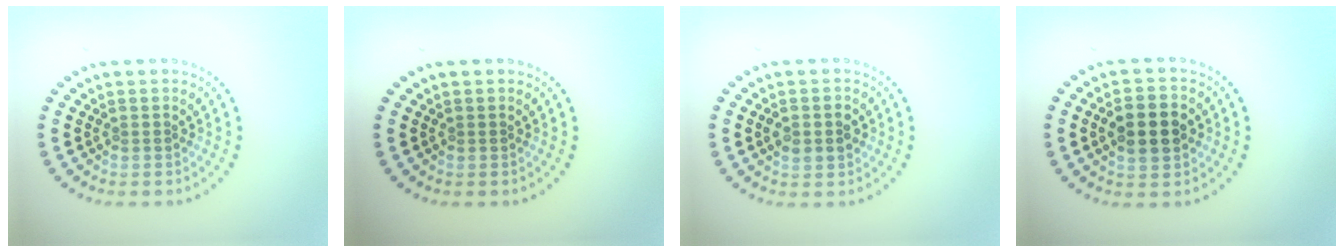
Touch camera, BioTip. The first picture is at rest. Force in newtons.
{"total": 0.0}
{"total": 2.8, "press": 2.8, "slide": 0.1}
{"total": 4.5, "press": 4.5, "slide": 0.2}